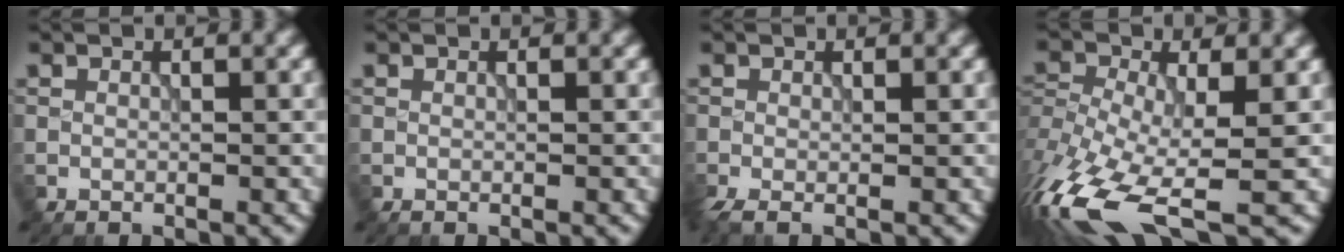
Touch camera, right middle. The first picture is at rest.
{"total": 0.0}
{"total": 1.9, "force": [-0.9, 0.5, 1.5], "torque": [-0.038, -0.012, -0.021]}
{"total": 12.9, "force": [-6.6, 5.2, 9.8], "torque": [-0.235, -0.023, -0.113]}